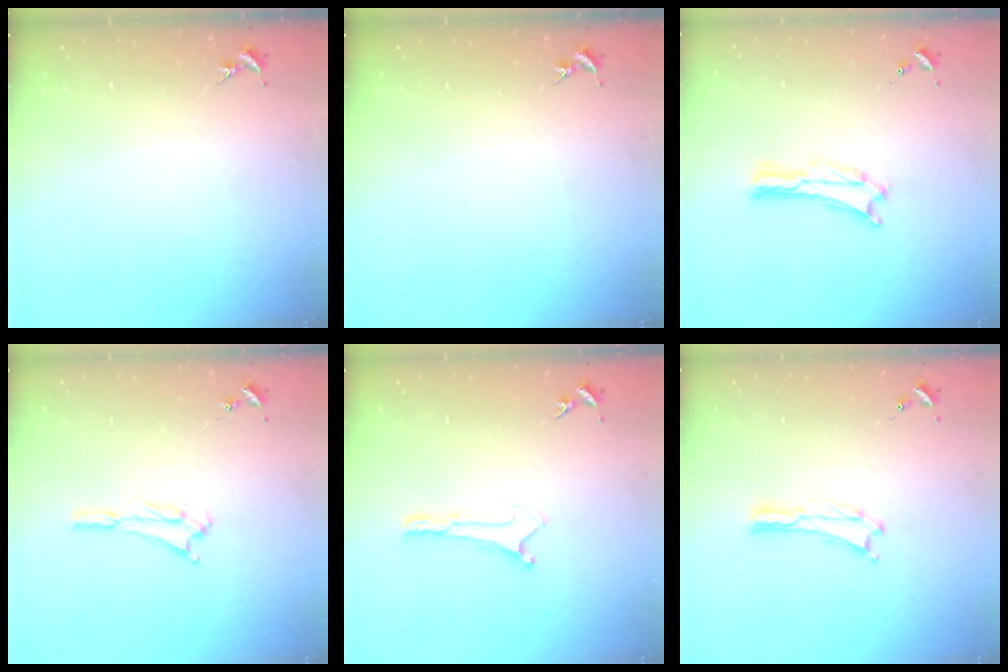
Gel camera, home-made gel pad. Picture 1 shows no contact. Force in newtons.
{"total": 0.0}
{"total": 0.0}
{"total": 1.9, "press": 1.8, "slide": 0.3}
{"total": 0.0}
{"total": 0.0}